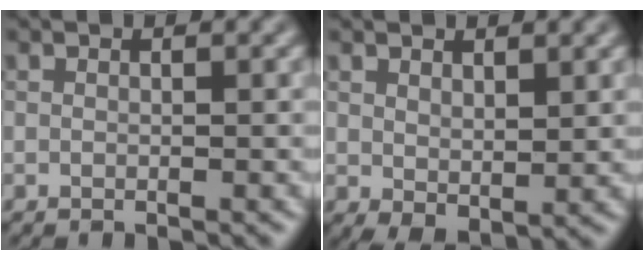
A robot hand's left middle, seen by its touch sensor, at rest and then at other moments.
{"total": 2.4, "force": [1.0, 1.3, 1.7], "torque": [-0.035, -0.009, 0.025]}